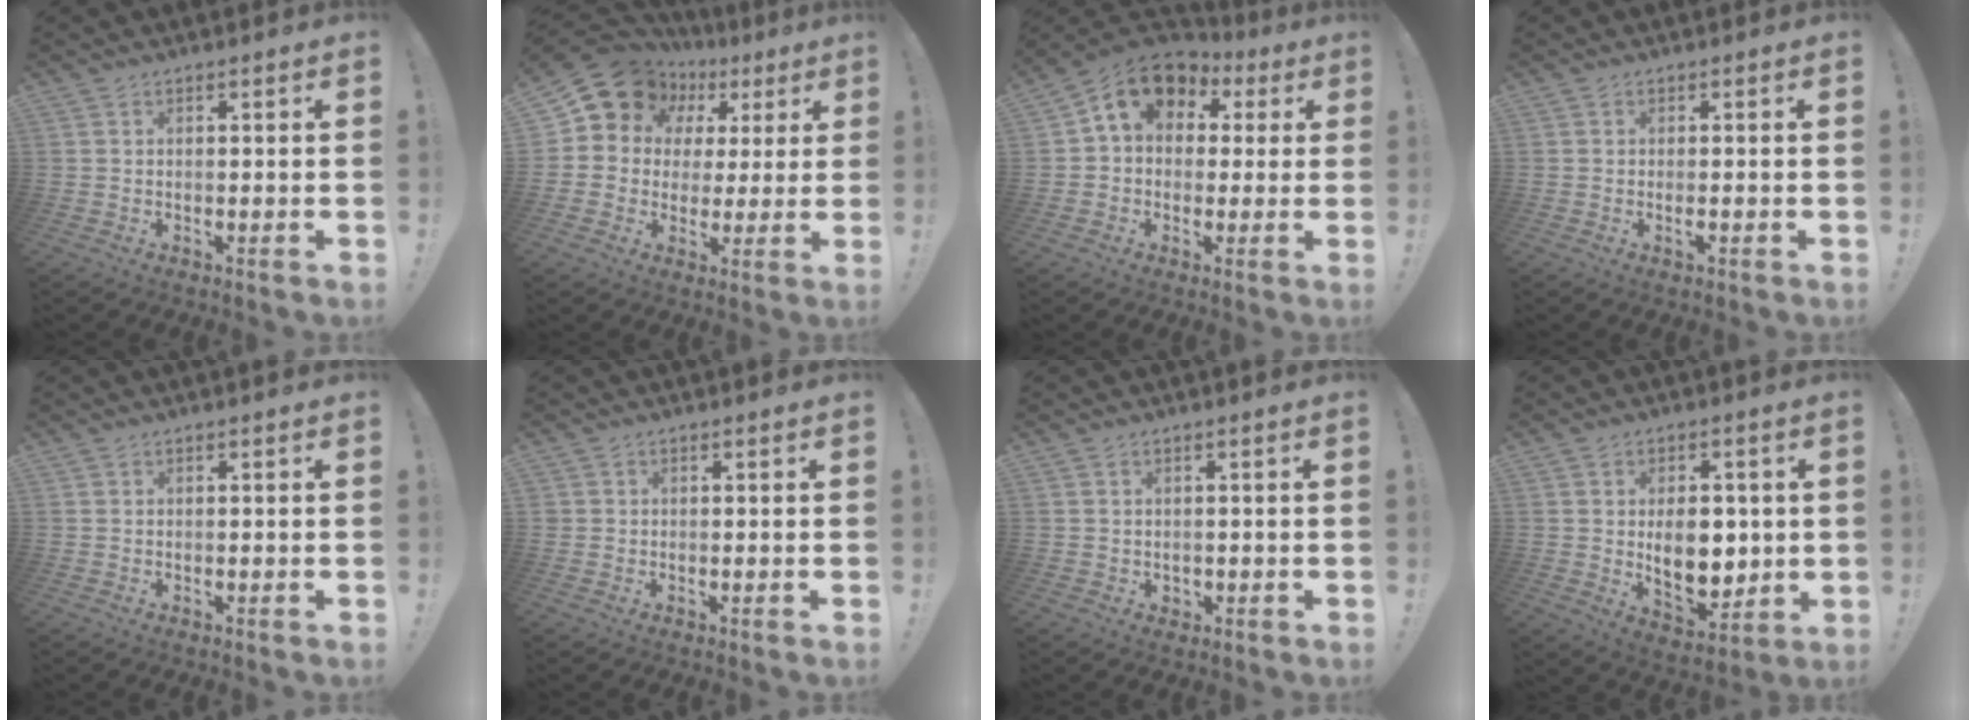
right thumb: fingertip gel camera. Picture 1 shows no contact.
{"total": 13.8, "force": [7.3, 10.4, 5.4], "torque": [-0.085, -0.043, 0.144]}
{"total": 11.2, "force": [4.2, 8.3, 6.1], "torque": [-0.096, -0.011, 0.083]}
{"total": 1.4, "force": [-0.7, 0.2, 1.2], "torque": [-0.022, 0.002, -0.011]}
{"total": 0.0}
{"total": 1.0, "force": [0.2, 0.9, 0.0], "torque": [-0.003, 0.002, 0.005]}
{"total": 1.3, "force": [0.5, 1.2, 0.2], "torque": [0.000, -0.003, 0.008]}
{"total": 11.9, "force": [0.7, 8.2, 8.6], "torque": [-0.118, -0.014, 0.016]}